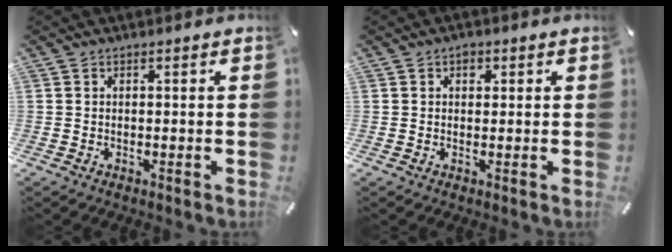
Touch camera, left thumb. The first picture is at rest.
{"total": 1.5, "force": [0.6, 1.2, 0.7], "torque": [-0.007, 0.003, 0.007]}